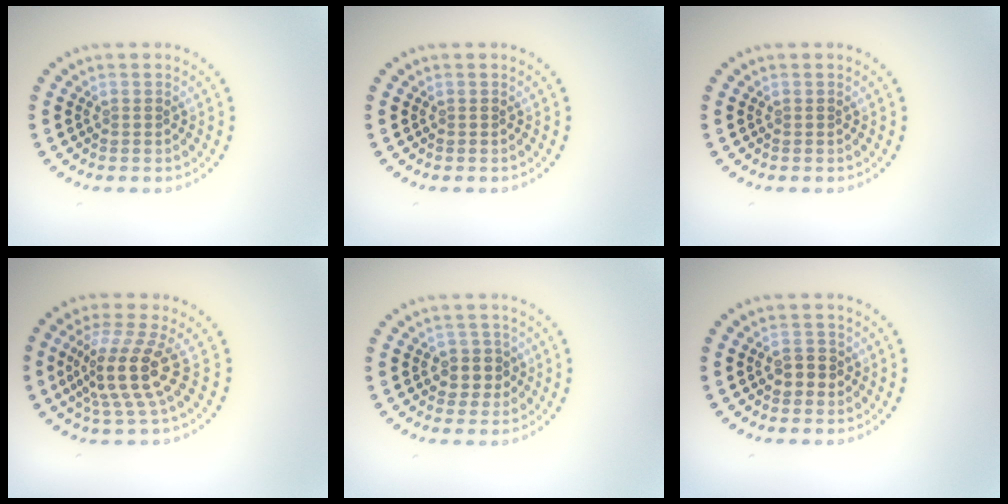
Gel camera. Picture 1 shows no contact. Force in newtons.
{"total": 0.0}
{"total": 0.0}
{"total": 4.7, "press": 3.5, "slide": 3.2}
{"total": 2.4, "press": 2.1, "slide": 1.1}
{"total": 1.8, "press": 1.8, "slide": 0.4}